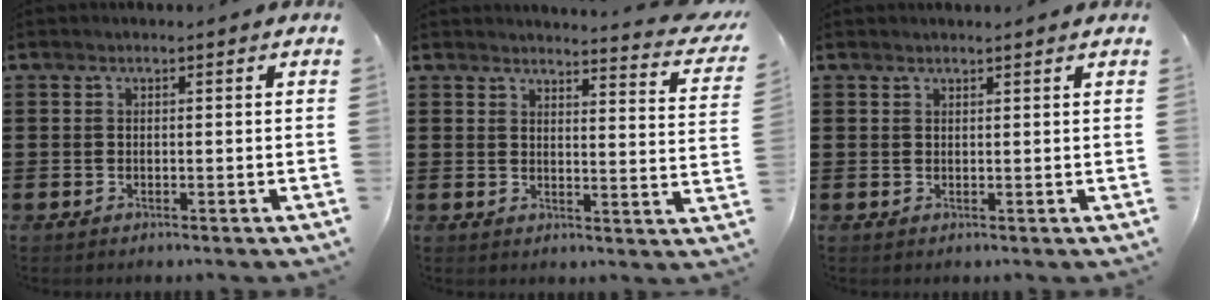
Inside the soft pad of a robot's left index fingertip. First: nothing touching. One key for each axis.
{"total": 3.5, "fx": 3.3, "fy": -0.5, "fz": 1.1, "tx": -0.021, "ty": -0.031, "tz": 0.051}
{"total": 1.0, "fx": 1.0, "fy": 0.0, "fz": 0.2, "tx": -0.005, "ty": -0.002, "tz": 0.021}